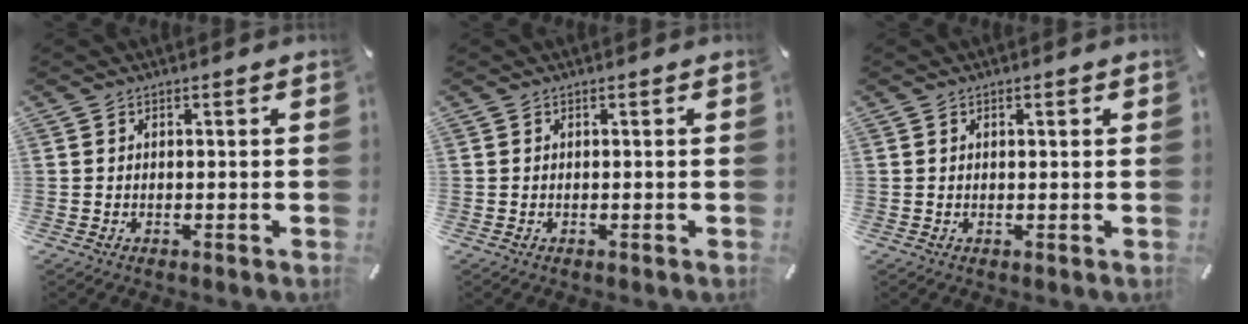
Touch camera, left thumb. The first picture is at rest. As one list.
[{"total": 0.0}, {"total": 0.8, "force": [0.3, 0.3, 0.7], "torque": [-0.013, 0.003, 0.005]}]